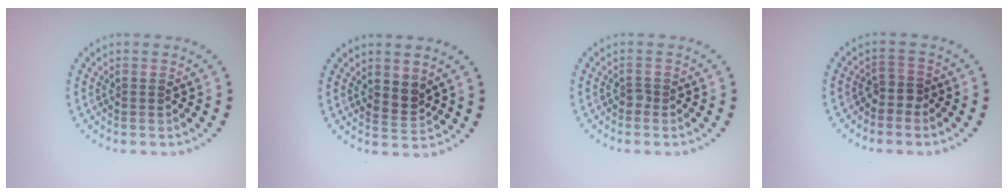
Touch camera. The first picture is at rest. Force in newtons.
{"total": 1.9, "press": 1.7, "slide": 1.0}
{"total": 0.8, "press": 0.5, "slide": 0.6}
{"total": 1.5, "press": 1.2, "slide": 1.0}